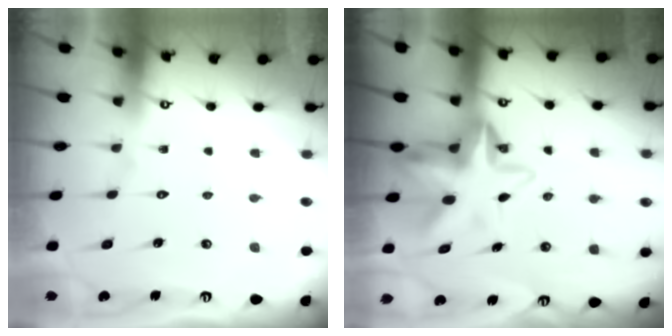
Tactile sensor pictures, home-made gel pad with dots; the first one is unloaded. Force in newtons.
{"total": 9.6, "press": 9.5, "slide": 1.6}